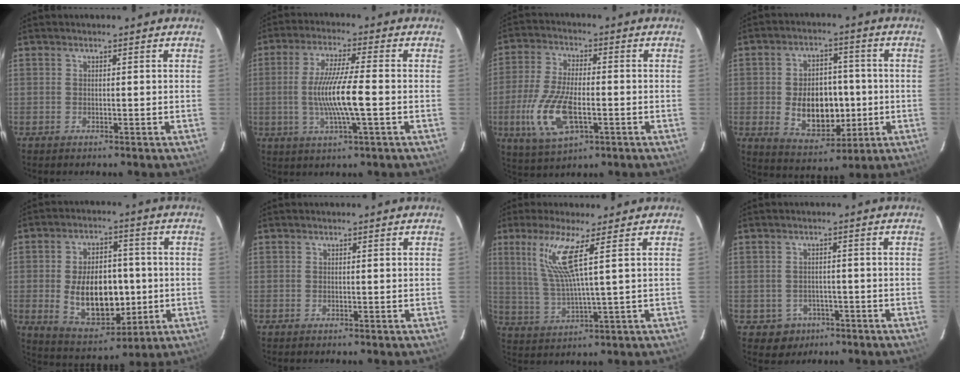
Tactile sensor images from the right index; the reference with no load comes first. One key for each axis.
{"total": 10.2, "fx": -1.6, "fy": 0.3, "fz": 10.1, "tx": -0.191, "ty": -0.009, "tz": -0.029}
{"total": 13.4, "fx": -3.7, "fy": 5.7, "fz": 11.6, "tx": -0.250, "ty": -0.011, "tz": -0.066}
{"total": 12.5, "fx": -1.6, "fy": 8.3, "fz": 9.1, "tx": -0.175, "ty": 0.005, "tz": -0.004}
{"total": 15.2, "fx": -1.6, "fy": 9.2, "fz": 12.0, "tx": -0.223, "ty": 0.002, "tz": 0.000}
{"total": 0.0}
{"total": 8.7, "fx": 3.9, "fy": -0.7, "fz": 7.8, "tx": -0.163, "ty": -0.010, "tz": 0.087}
{"total": 4.6, "fx": -2.0, "fy": 4.0, "fz": 0.5, "tx": -0.022, "ty": 0.013, "tz": -0.020}